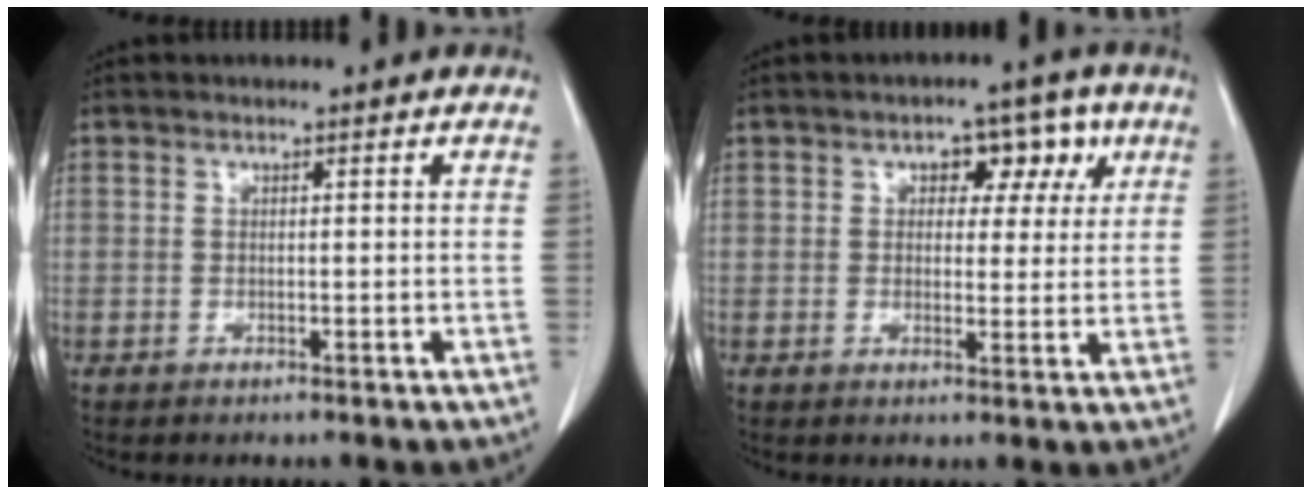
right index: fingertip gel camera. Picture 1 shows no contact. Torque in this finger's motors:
{"motor_torque": [0.11, 0.06, 0.07, 0.03]}